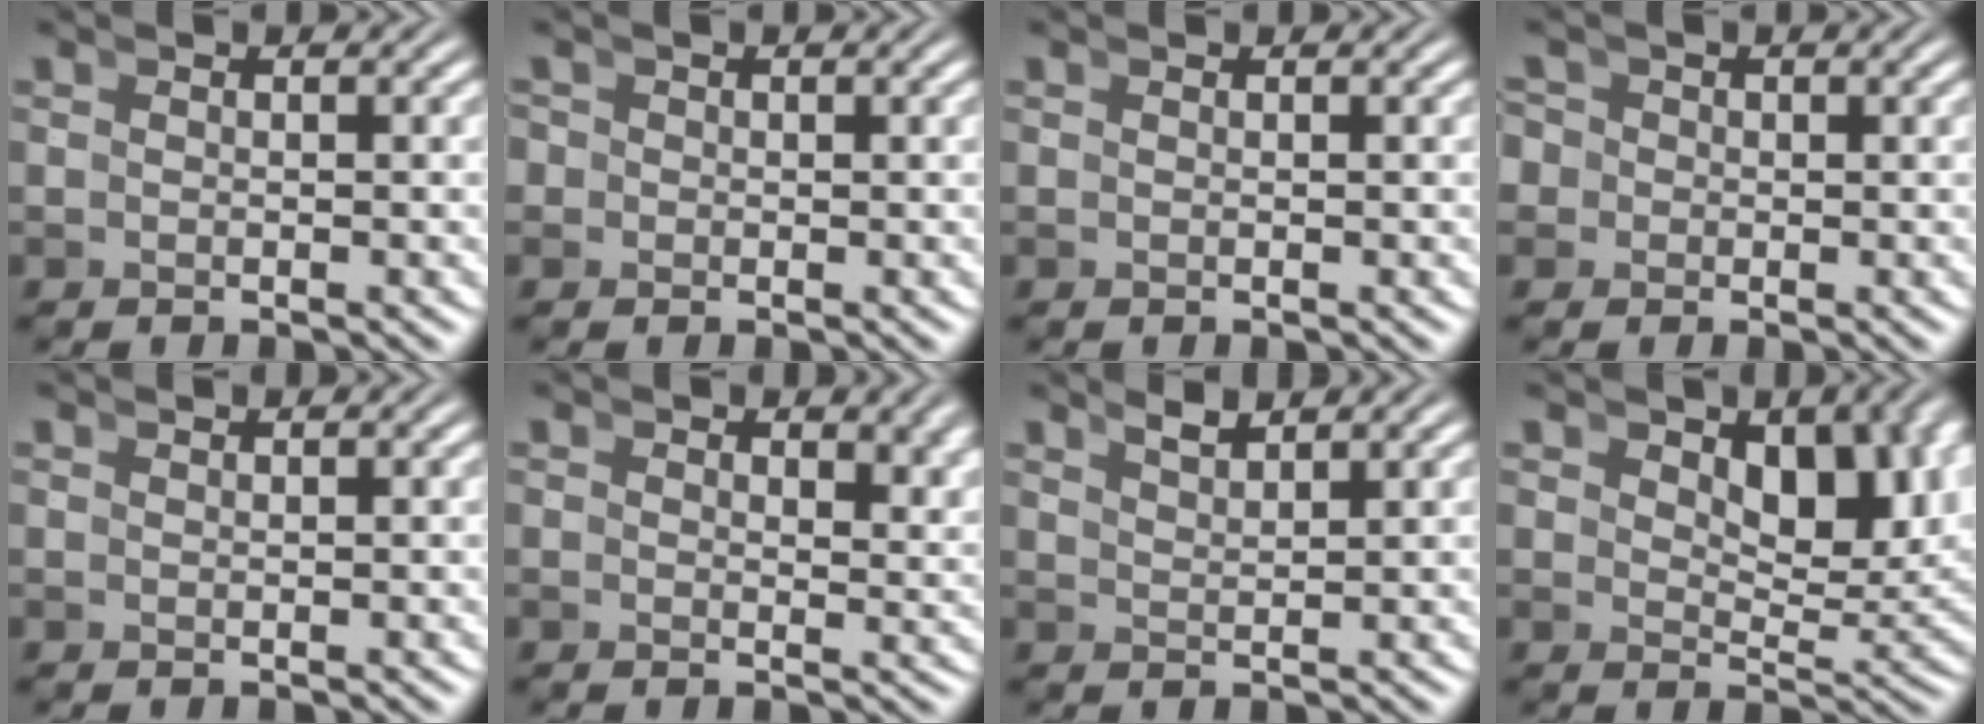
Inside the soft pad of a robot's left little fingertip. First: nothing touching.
{"total": 2.3, "force": [-0.2, 2.2, 0.4], "torque": [-0.013, -0.003, -0.009]}
{"total": 0.0}
{"total": 3.5, "force": [-0.3, 3.4, 0.9], "torque": [-0.020, -0.005, -0.013]}
{"total": 0.8, "force": [0.7, -0.5, -0.1], "torque": [0.013, 0.006, 0.014]}
{"total": 1.7, "force": [1.6, 0.2, 0.7], "torque": [-0.005, -0.008, 0.028]}
{"total": 2.0, "force": [1.9, -0.4, 0.4], "torque": [0.006, 0.002, 0.040]}
{"total": 4.4, "force": [2.3, 1.5, 3.4], "torque": [-0.040, -0.008, 0.042]}